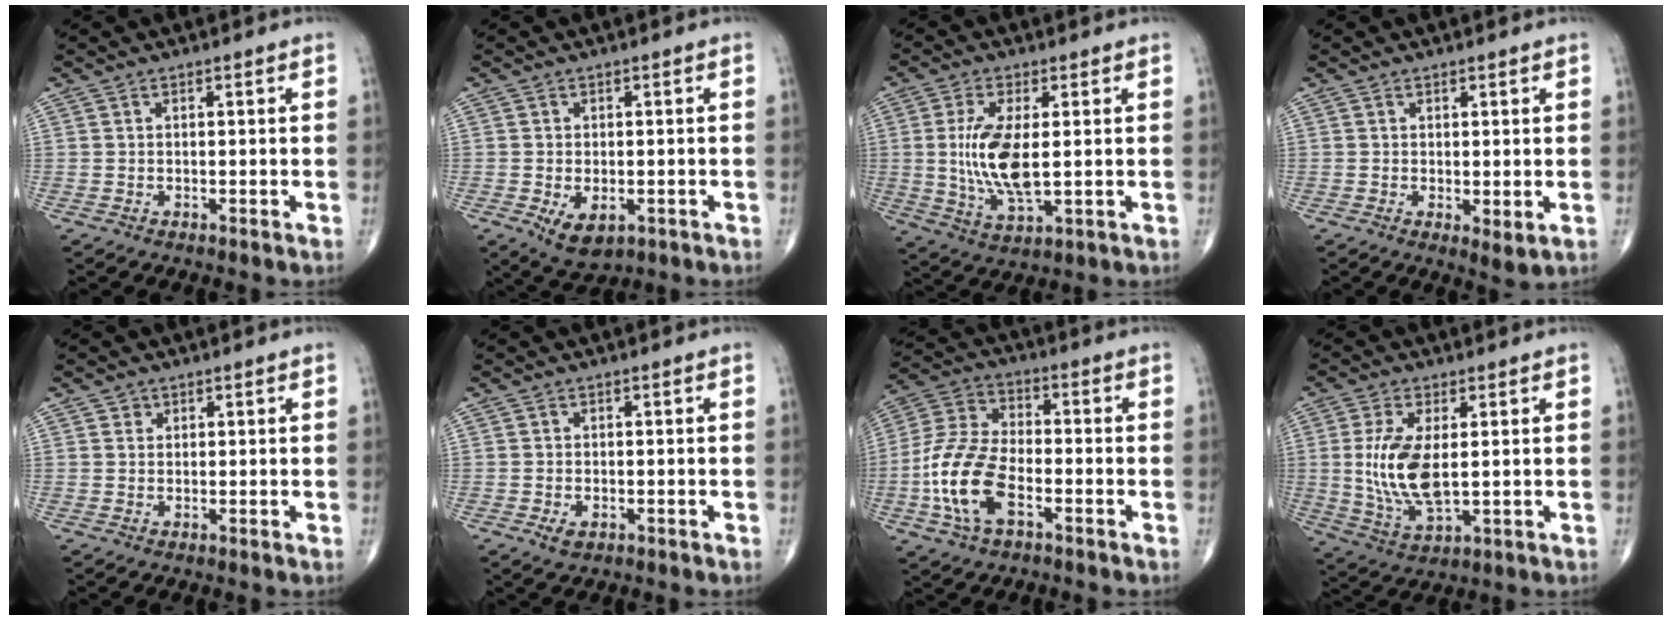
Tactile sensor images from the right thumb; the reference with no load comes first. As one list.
[{"total": 6.1, "force": [-2.1, 3.7, 4.4], "torque": [-0.067, -0.003, -0.022]}, {"total": 11.2, "force": [0.5, 4.4, 10.3], "torque": [-0.214, -0.016, 0.017]}, {"total": 2.8, "force": [-0.2, 1.1, 2.6], "torque": [-0.038, -0.011, -0.001]}, {"total": 1.1, "force": [0.5, 0.9, 0.1], "torque": [0.009, -0.002, 0.005]}, {"total": 2.4, "force": [-0.9, 1.5, 1.6], "torque": [-0.025, -0.001, -0.011]}, {"total": 14.3, "force": [-4.8, 7.4, 11.2], "torque": [-0.238, 0.023, -0.095]}, {"total": 11.4, "force": [0.8, 5.0, 10.2], "torque": [-0.212, -0.013, 0.026]}]